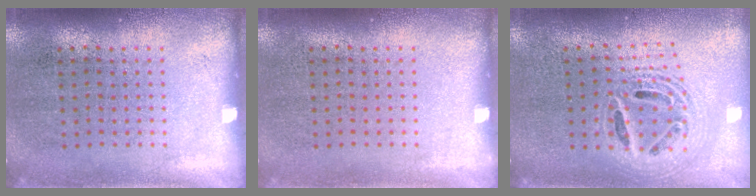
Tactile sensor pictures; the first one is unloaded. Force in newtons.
{"total": 0.0}
{"total": 2.2, "press": 1.7, "slide": 1.4}